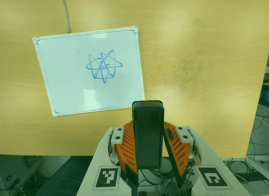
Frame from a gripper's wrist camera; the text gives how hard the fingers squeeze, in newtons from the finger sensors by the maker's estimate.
{"total": 5.2, "left": 4.8, "right": 5.7}